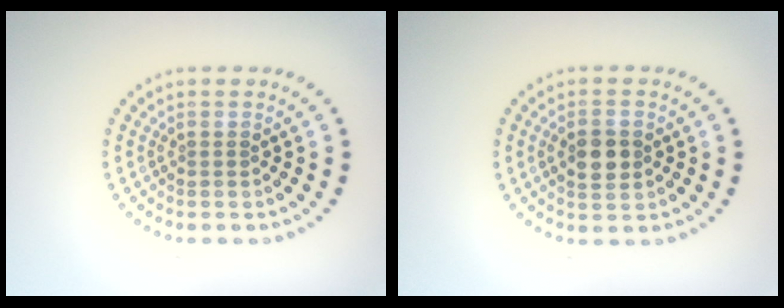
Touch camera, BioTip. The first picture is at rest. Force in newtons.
{"total": 3.2, "press": 3.2, "slide": 0.1}